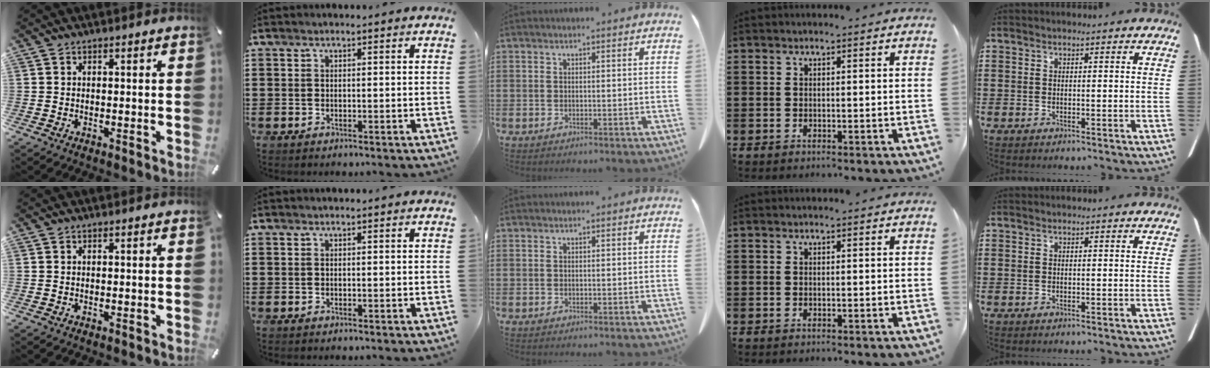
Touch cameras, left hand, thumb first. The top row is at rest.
{}